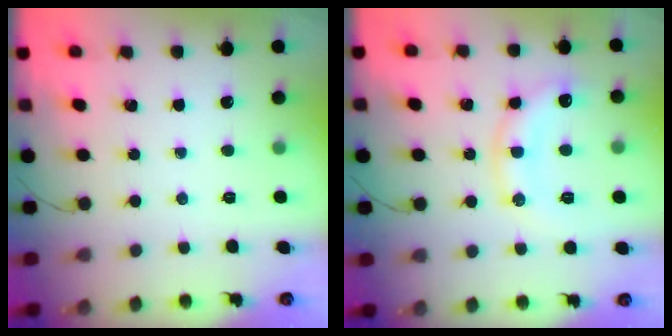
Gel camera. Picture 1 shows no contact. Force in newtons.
{"total": 11.8, "press": 11.8, "slide": 0.8}